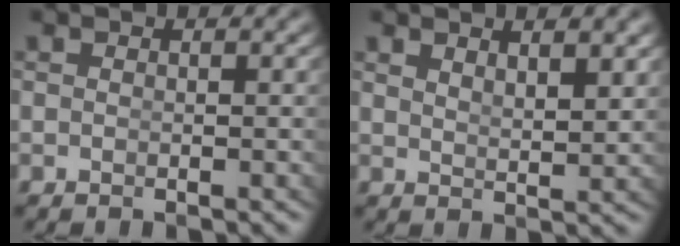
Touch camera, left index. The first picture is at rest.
{"total": 2.2, "force": [1.9, -0.3, 1.1], "torque": [-0.019, -0.015, 0.045]}